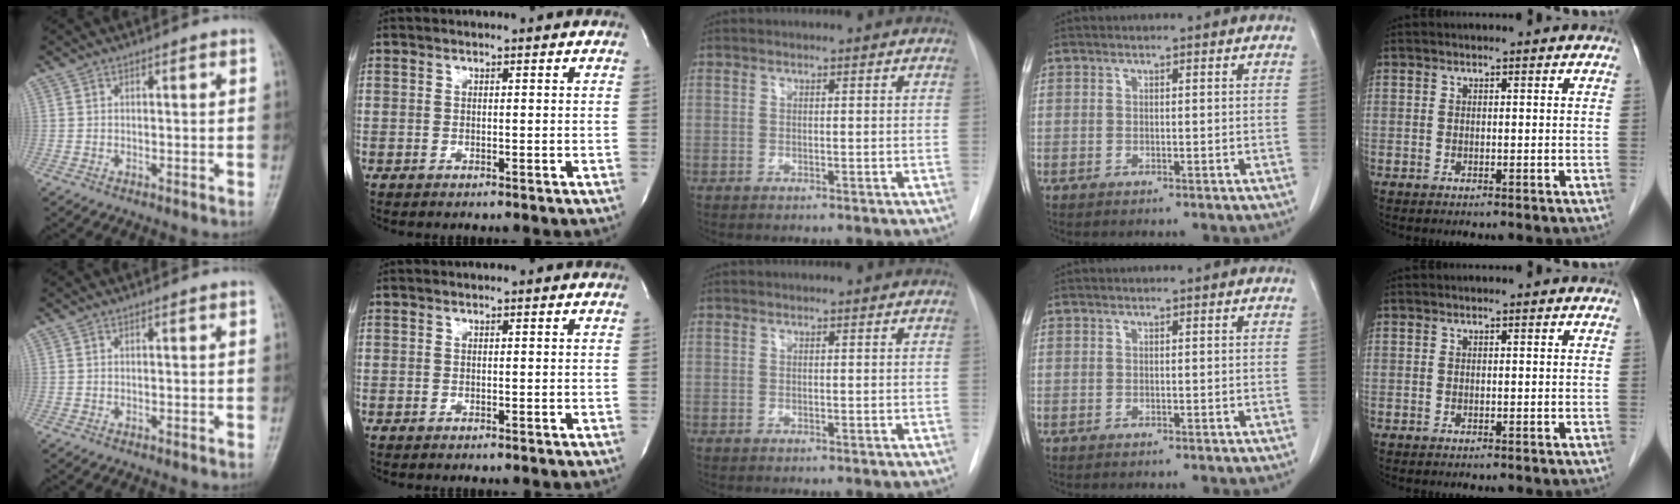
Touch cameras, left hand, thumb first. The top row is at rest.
{}